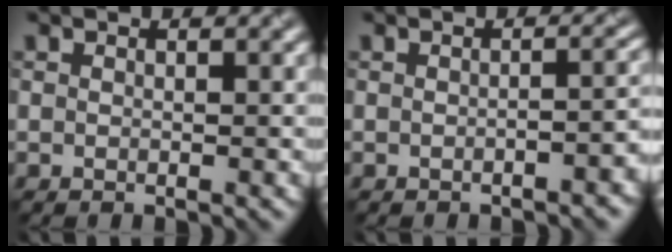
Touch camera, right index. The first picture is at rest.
{"total": 3.0, "force": [-1.2, 1.2, 2.4], "torque": [-0.027, 0.000, -0.016]}